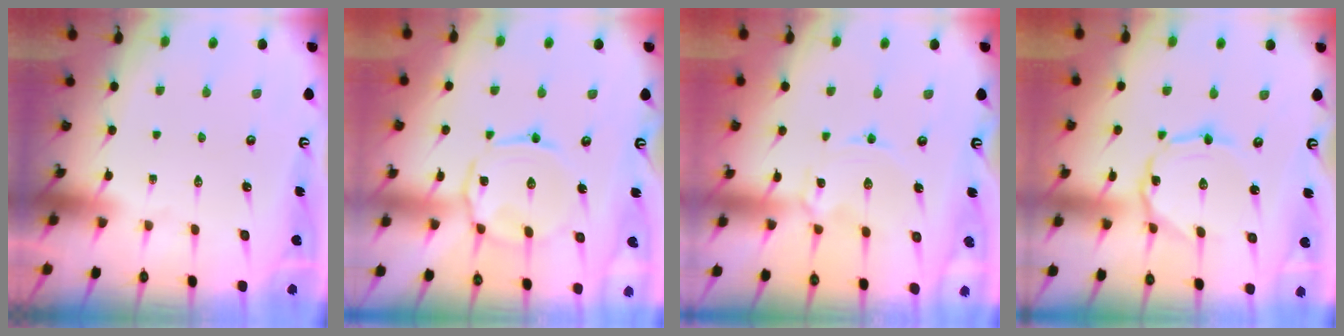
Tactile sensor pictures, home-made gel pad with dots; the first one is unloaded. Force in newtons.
{"total": 5.9, "press": 5.9, "slide": 0.4}
{"total": 1.8, "press": 1.7, "slide": 0.3}
{"total": 2.3, "press": 2.3, "slide": 0.3}